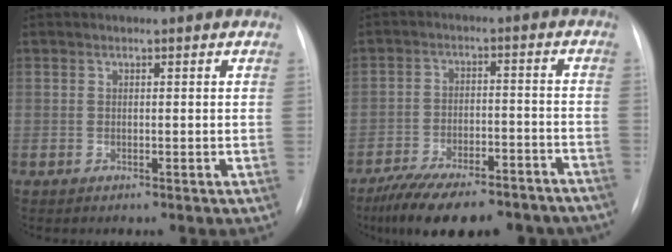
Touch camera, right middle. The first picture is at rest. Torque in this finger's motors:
{"motor_torque": [1.17, -0.97, 0.33, 0.18]}